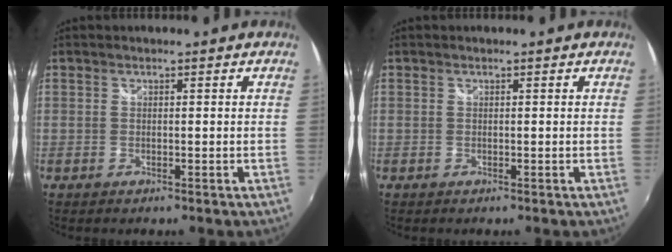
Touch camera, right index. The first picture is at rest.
{"total": 0.0}